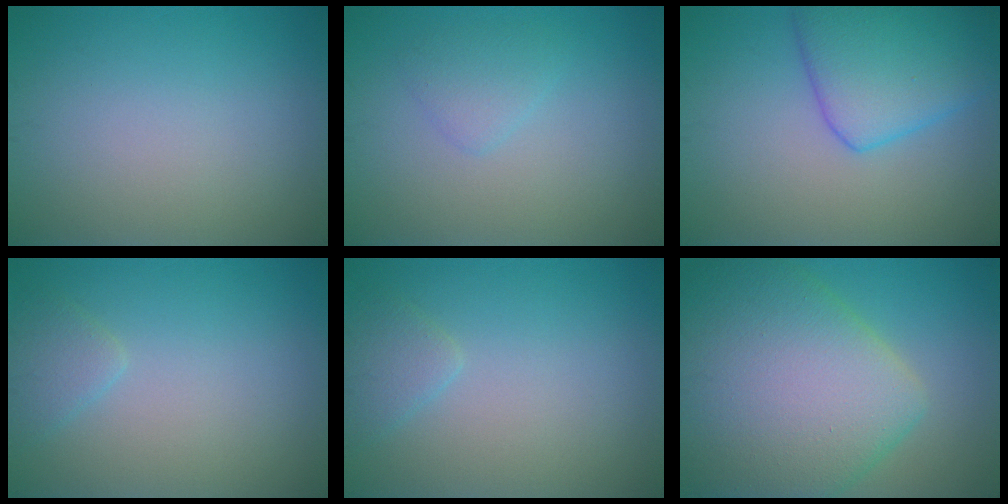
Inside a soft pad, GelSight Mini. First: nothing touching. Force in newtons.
{"total": 1.7, "press": 1.7, "slide": 0.1}
{"total": 6.5, "press": 6.5, "slide": 0.3}
{"total": 1.5, "press": 1.5, "slide": 0.0}
{"total": 1.5, "press": 1.5, "slide": 0.0}
{"total": 12.9, "press": 12.9, "slide": 0.5}